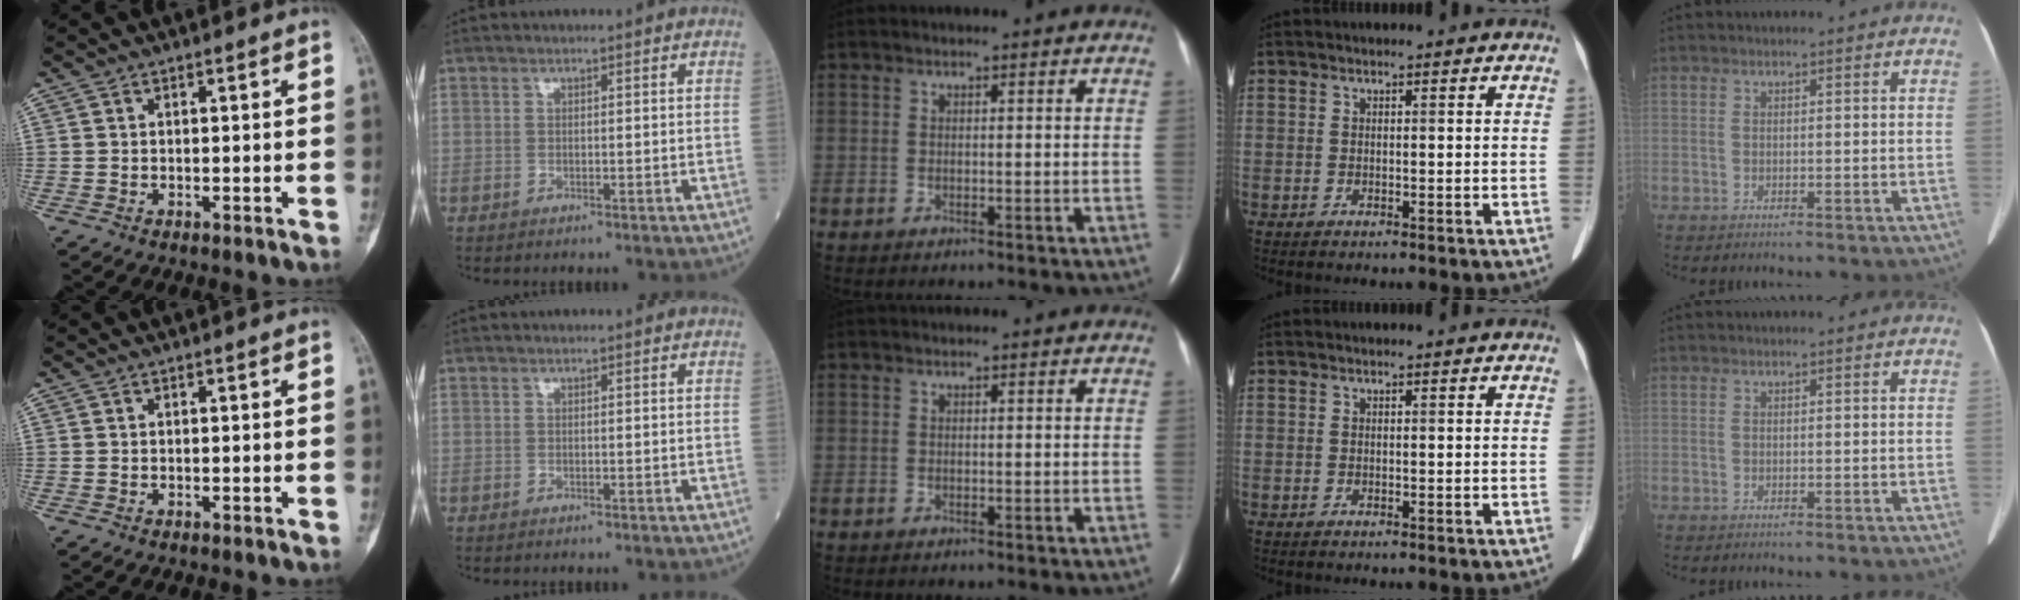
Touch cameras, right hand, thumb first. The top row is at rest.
{}